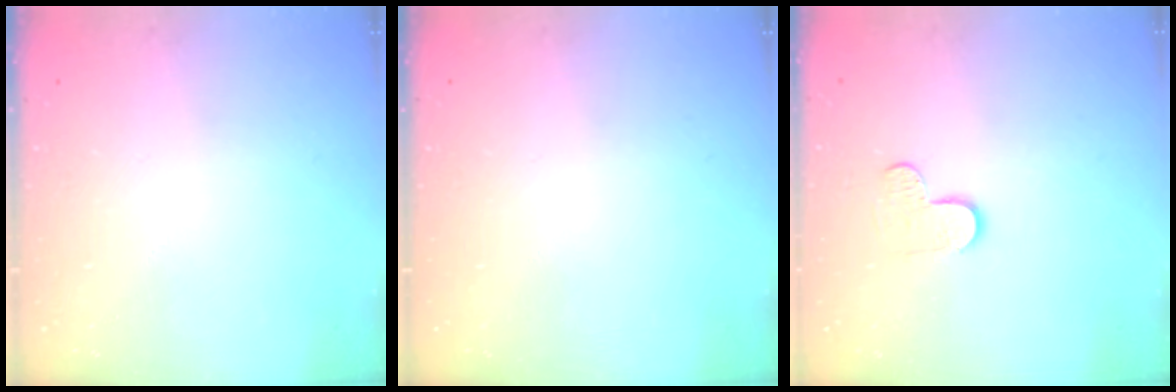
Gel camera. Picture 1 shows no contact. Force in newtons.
{"total": 0.0}
{"total": 4.8, "press": 4.8, "slide": 0.2}